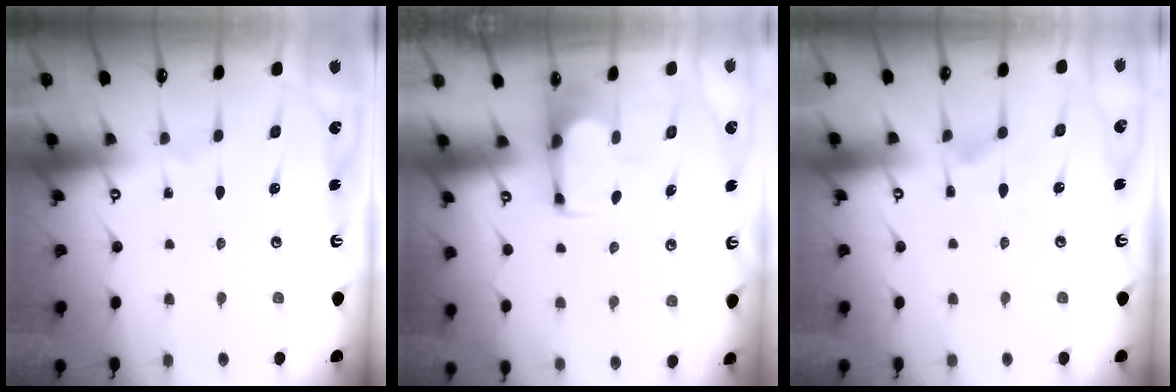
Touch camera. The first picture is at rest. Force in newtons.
{"total": 1.9, "press": 1.8, "slide": 0.7}
{"total": 5.1, "press": 4.9, "slide": 1.3}